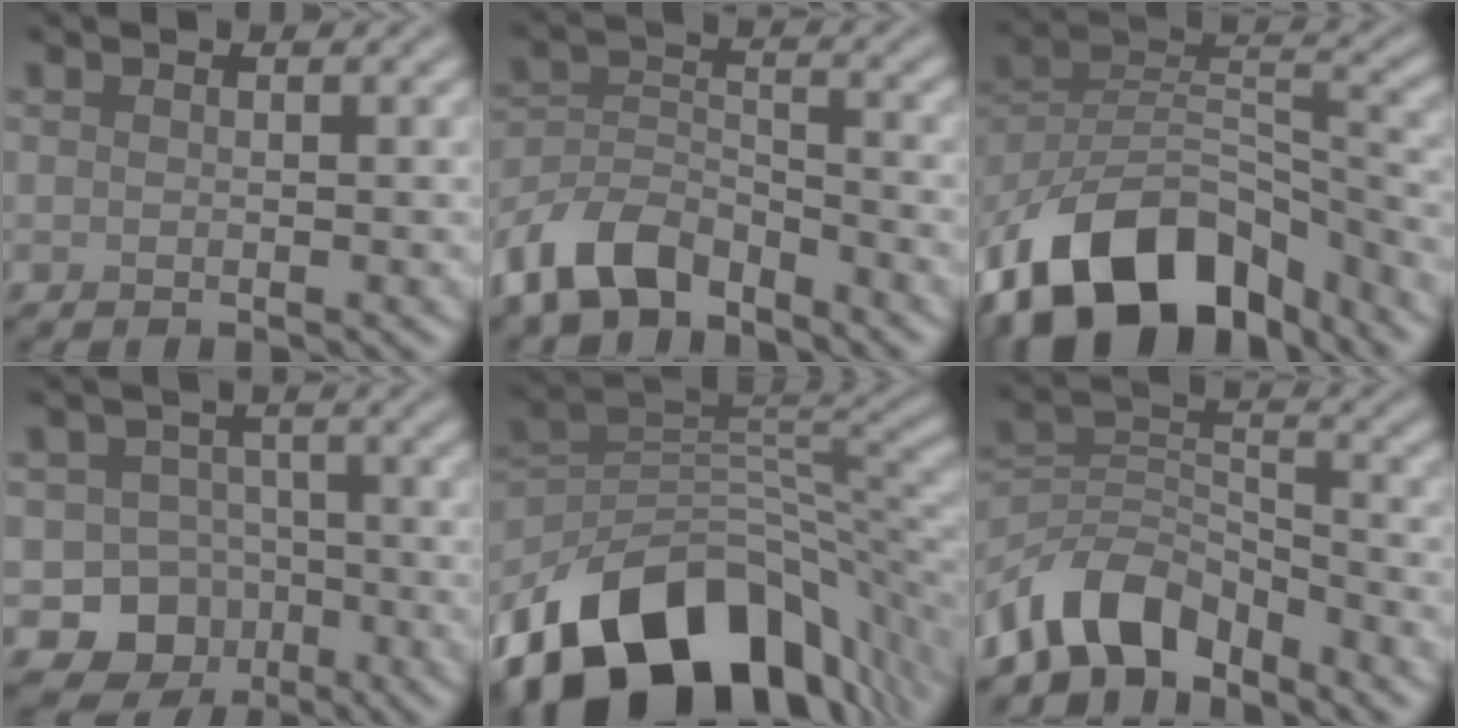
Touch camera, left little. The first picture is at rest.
{"total": 7.0, "force": [-5.6, 3.1, 3.0], "torque": [-0.054, -0.005, -0.119]}
{"total": 14.4, "force": [-9.1, 8.2, 7.6], "torque": [-0.154, 0.012, -0.164]}
{"total": 8.7, "force": [-4.0, 7.4, 2.1], "torque": [-0.004, -0.018, -0.078]}
{"total": 15.1, "force": [-8.6, 9.1, 8.4], "torque": [-0.137, 0.008, -0.156]}
{"total": 6.7, "force": [-5.3, 3.1, 2.7], "torque": [-0.037, 0.001, -0.110]}